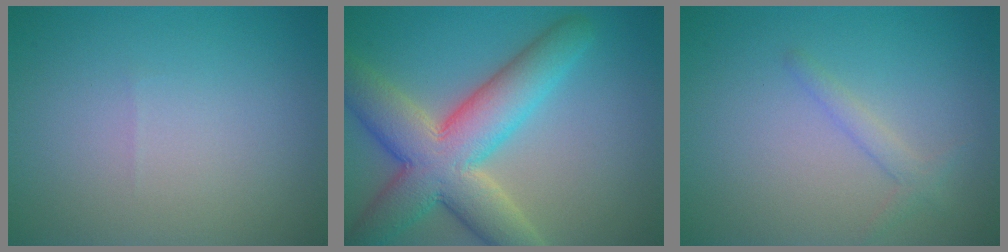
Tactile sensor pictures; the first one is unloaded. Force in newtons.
{"total": 9.6, "press": 9.6, "slide": 0.6}
{"total": 1.4, "press": 1.4, "slide": 0.0}